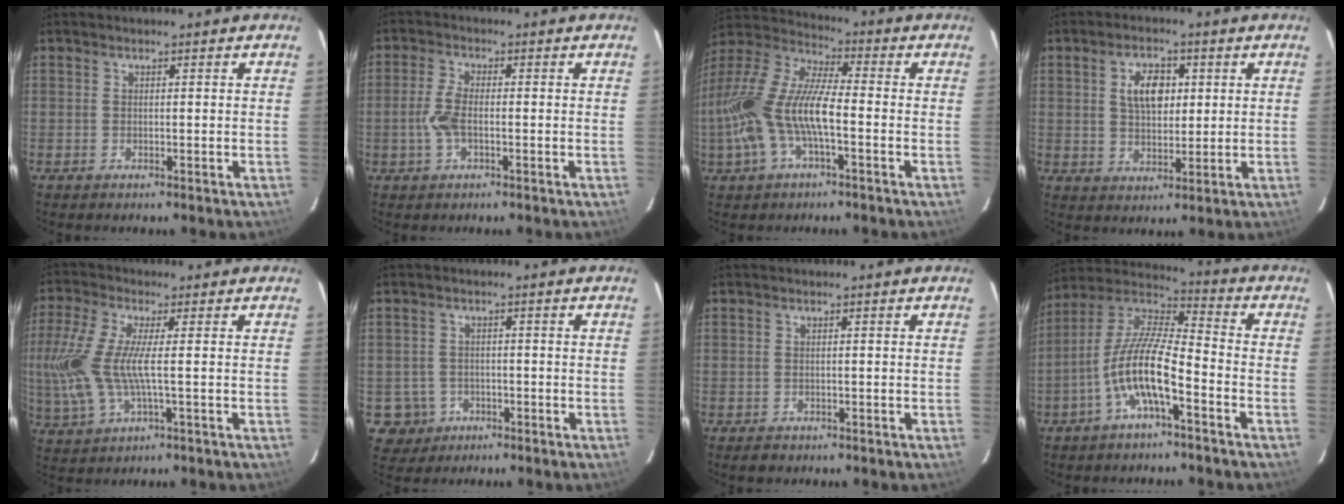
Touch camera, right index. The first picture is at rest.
{"total": 6.6, "force": [-1.5, 2.6, 5.9], "torque": [-0.133, 0.006, -0.031]}
{"total": 17.5, "force": [-4.1, 6.3, 15.8], "torque": [-0.322, -0.001, -0.084]}
{"total": 7.0, "force": [1.9, 4.2, 5.3], "torque": [-0.091, 0.013, 0.038]}
{"total": 11.3, "force": [-0.6, 2.6, 11.0], "torque": [-0.238, -0.005, -0.007]}
{"total": 5.1, "force": [-1.7, 4.8, 0.2], "torque": [-0.013, 0.018, -0.021]}
{"total": 1.4, "force": [-0.9, 1.1, 0.3], "torque": [-0.007, 0.002, -0.011]}
{"total": 12.2, "force": [-5.4, 2.7, 10.6], "torque": [-0.216, 0.005, -0.107]}